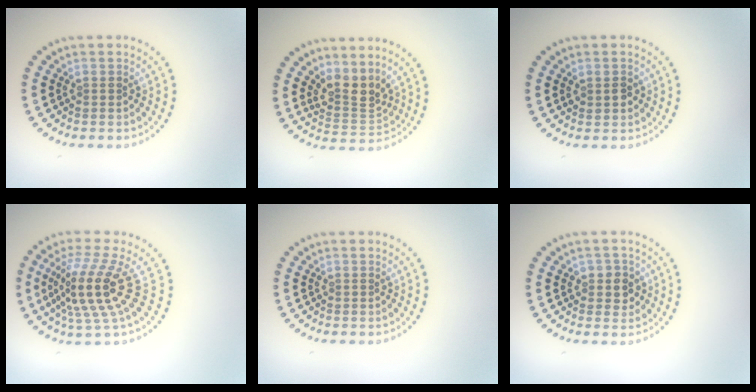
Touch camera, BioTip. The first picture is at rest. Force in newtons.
{"total": 3.0, "press": 2.2, "slide": 2.1}
{"total": 1.4, "press": 1.3, "slide": 0.3}
{"total": 5.2, "press": 3.9, "slide": 3.4}
{"total": 0.0}
{"total": 1.9, "press": 1.8, "slide": 0.6}